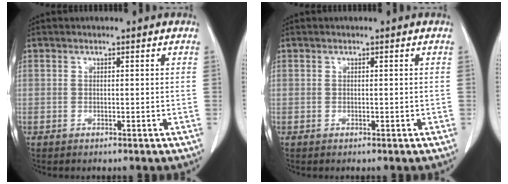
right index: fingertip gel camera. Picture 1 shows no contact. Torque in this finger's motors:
{"motor_torque": [-0.08, 0.08, -0.03, 0.01]}